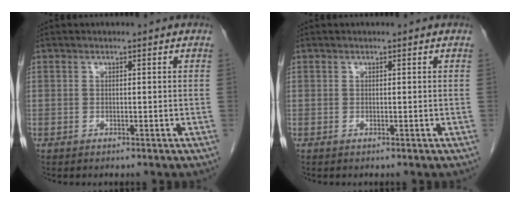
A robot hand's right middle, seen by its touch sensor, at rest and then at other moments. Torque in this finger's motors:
{"motor_torque": [0.27, 0.27, -0.01, 0.00]}